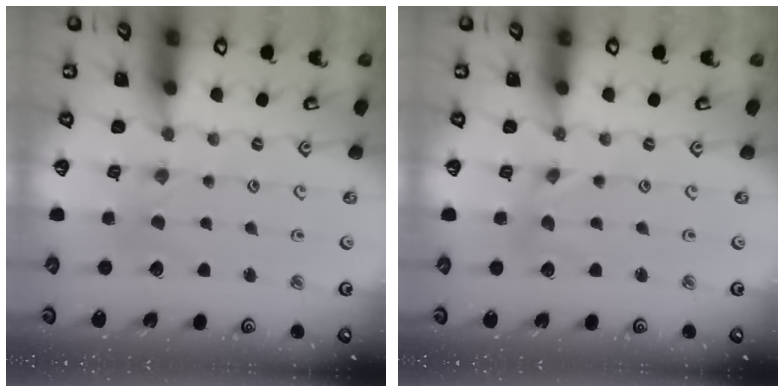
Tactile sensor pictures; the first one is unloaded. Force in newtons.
{"total": 0.0}